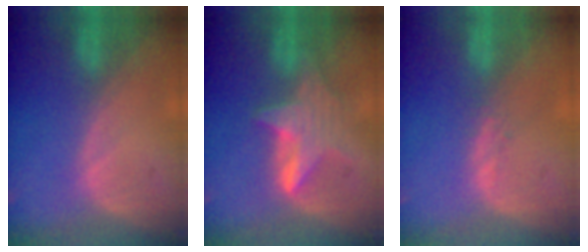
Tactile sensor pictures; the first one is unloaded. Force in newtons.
{"total": 6.0, "press": 5.8, "slide": 1.2}
{"total": 0.9, "press": 0.8, "slide": 0.4}